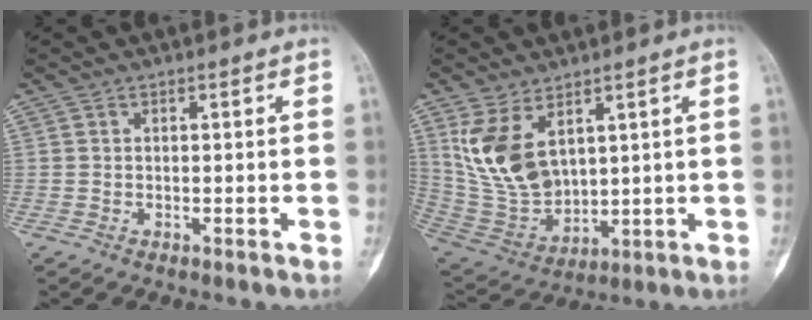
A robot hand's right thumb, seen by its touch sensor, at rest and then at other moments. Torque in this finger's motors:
{"motor_torque": [-0.14, 0.70, 1.33, 0.38, 0.12]}